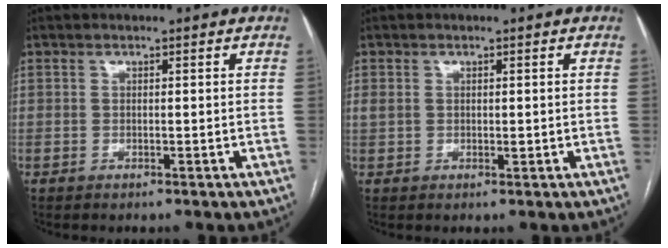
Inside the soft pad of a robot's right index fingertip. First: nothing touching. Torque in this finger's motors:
{"motor_torque": [0.12, -0.01, 0.05, 0.03]}